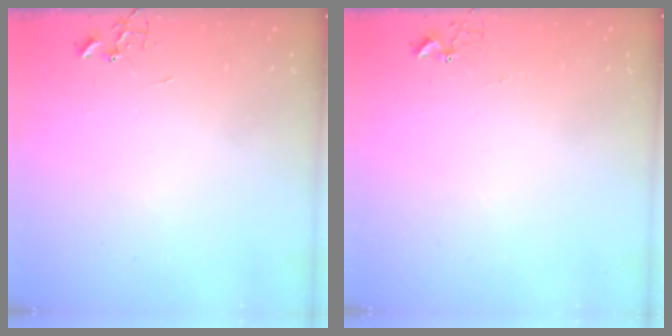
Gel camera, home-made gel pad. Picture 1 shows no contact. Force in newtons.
{"total": 2.7, "press": 2.7, "slide": 0.3}